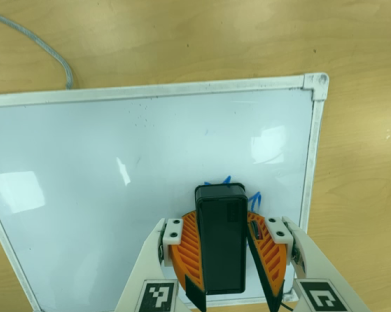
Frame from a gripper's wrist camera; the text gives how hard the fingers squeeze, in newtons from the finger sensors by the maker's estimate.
{"total": 12.8, "left": 14.7, "right": 10.9}